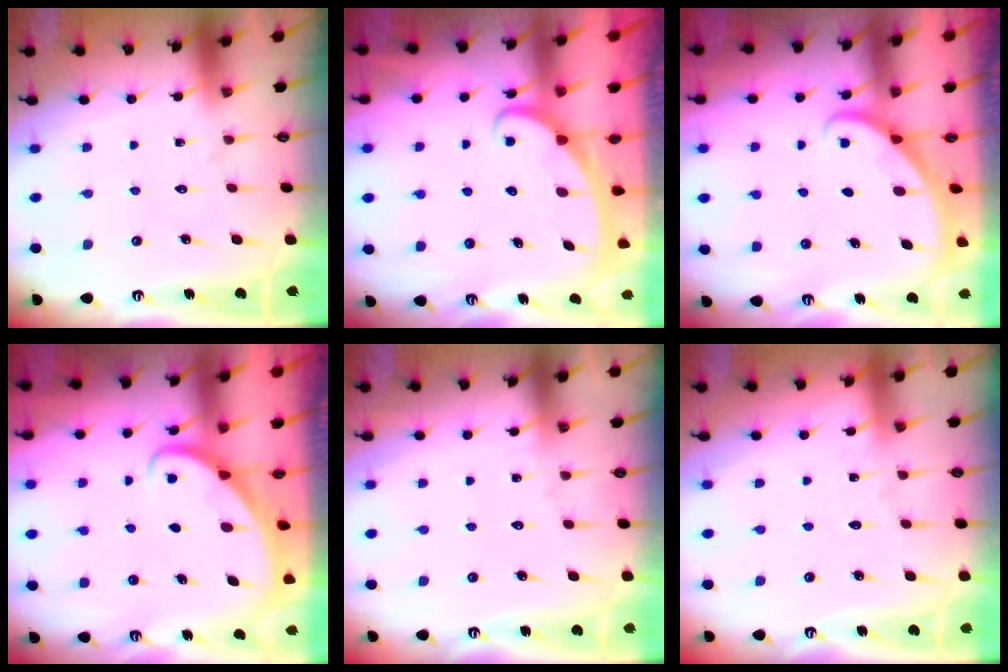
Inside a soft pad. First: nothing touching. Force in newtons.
{"total": 2.4, "press": 2.4, "slide": 0.3}
{"total": 2.0, "press": 2.0, "slide": 0.1}
{"total": 2.2, "press": 2.2, "slide": 0.2}
{"total": 4.3, "press": 4.2, "slide": 0.4}
{"total": 1.6, "press": 1.6, "slide": 0.2}